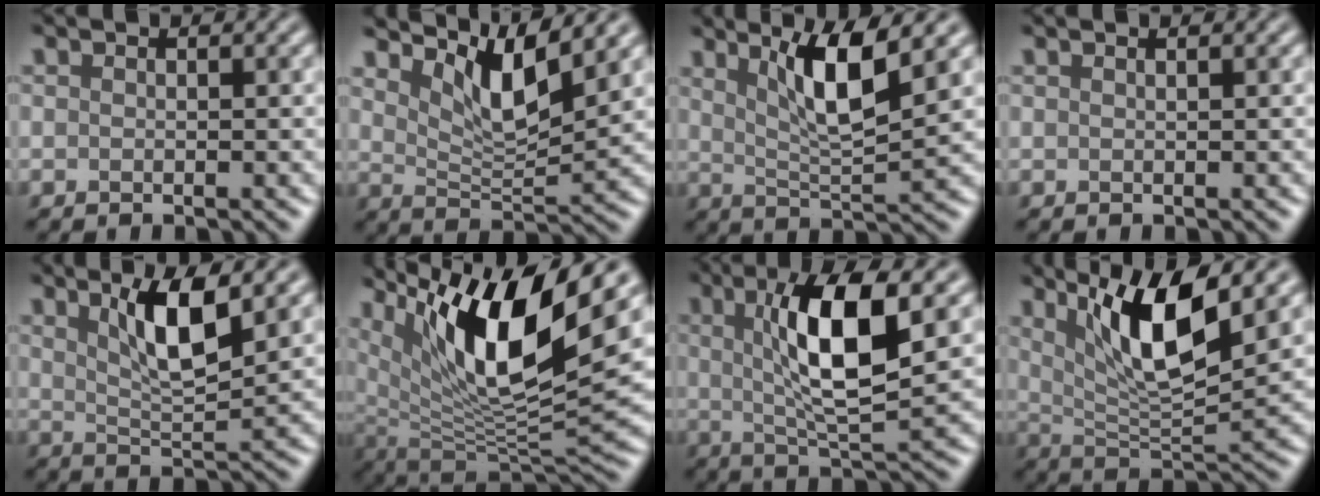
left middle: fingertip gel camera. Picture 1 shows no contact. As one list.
[{"total": 5.2, "force": [3.4, 1.3, 3.7], "torque": [-0.075, -0.008, 0.061]}, {"total": 5.7, "force": [2.6, 0.9, 4.9], "torque": [-0.085, -0.002, 0.049]}, {"total": 0.0}, {"total": 5.3, "force": [2.5, 1.1, 4.5], "torque": [-0.081, -0.002, 0.046]}, {"total": 13.1, "force": [6.8, 3.4, 10.6], "torque": [-0.191, -0.001, 0.131]}, {"total": 8.4, "force": [2.0, 2.0, 7.9], "torque": [-0.130, 0.000, 0.037]}, {"total": 7.9, "force": [3.6, 1.9, 6.8], "torque": [-0.113, -0.007, 0.067]}]